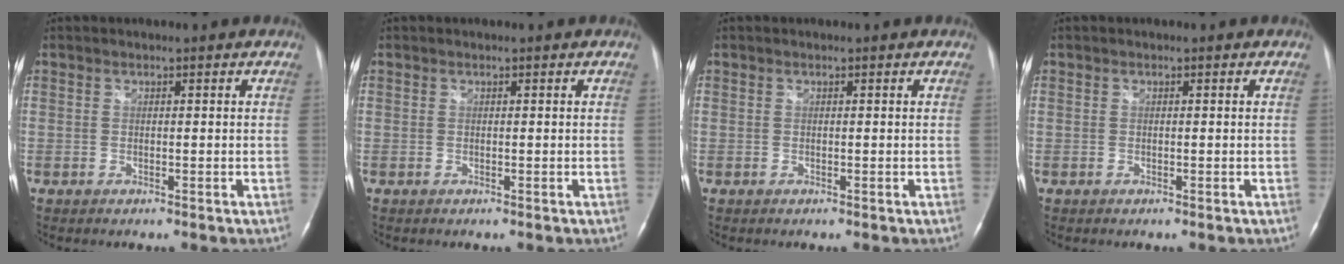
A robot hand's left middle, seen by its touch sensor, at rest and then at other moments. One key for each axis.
{"total": 0.0}
{"total": 0.0}
{"total": 0.0}